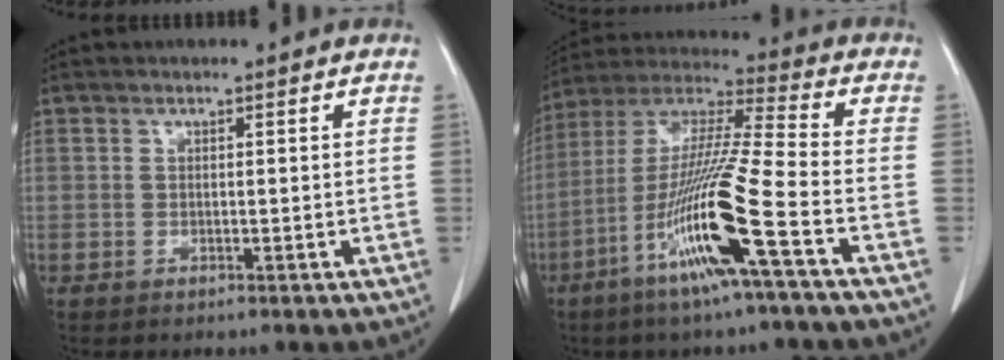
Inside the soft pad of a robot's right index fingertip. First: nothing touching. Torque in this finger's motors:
{"motor_torque": [1.99, -0.15, 1.05, 0.21]}